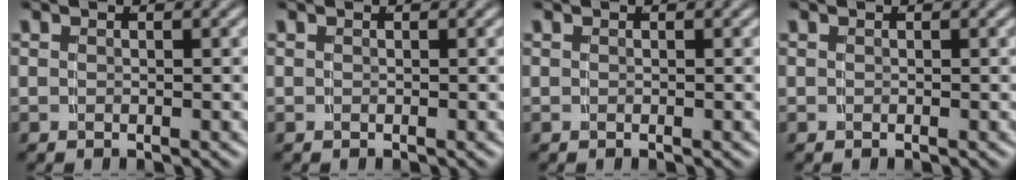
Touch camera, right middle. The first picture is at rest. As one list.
[{"total": 0.0}, {"total": 0.0}, {"total": 0.0}]